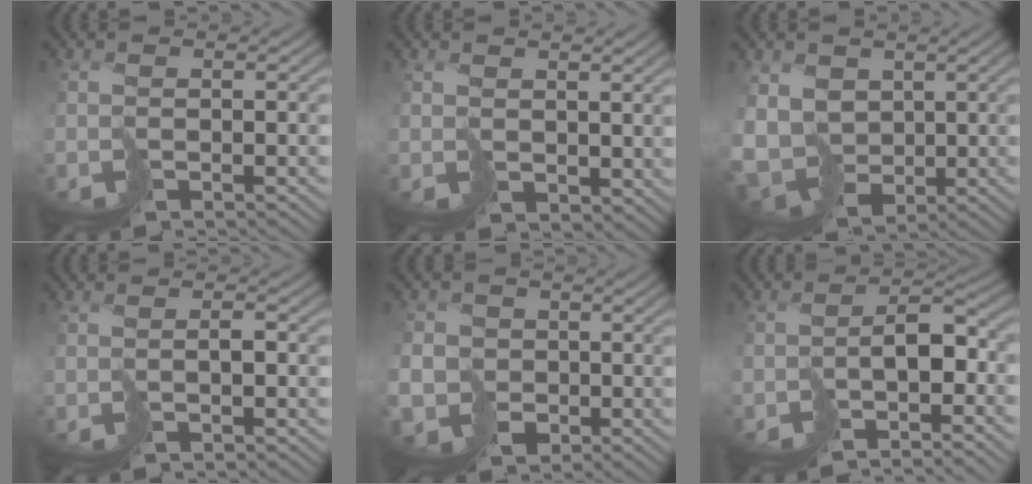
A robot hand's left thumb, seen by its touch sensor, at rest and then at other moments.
{"total": 2.6, "force": [2.1, 1.3, 0.8], "torque": [-0.029, -0.004, 0.046]}
{"total": 8.7, "force": [1.1, 7.3, 4.7], "torque": [-0.136, -0.019, 0.028]}
{"total": 1.0, "force": [-0.2, 0.3, 0.9], "torque": [-0.017, 0.003, -0.003]}
{"total": 6.0, "force": [-2.0, 5.4, 1.6], "torque": [-0.037, -0.026, -0.056]}
{"total": 4.0, "force": [-2.8, 1.2, 2.6], "torque": [-0.027, 0.002, -0.050]}